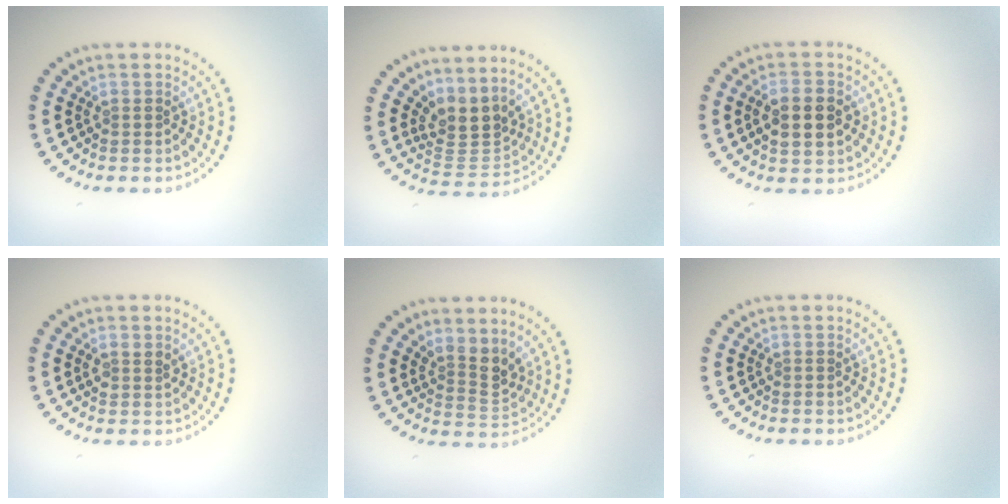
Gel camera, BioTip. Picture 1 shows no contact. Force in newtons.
{"total": 3.3, "press": 2.4, "slide": 2.2}
{"total": 3.5, "press": 3.5, "slide": 0.3}
{"total": 1.2, "press": 1.1, "slide": 0.5}
{"total": 2.7, "press": 2.0, "slide": 1.8}
{"total": 0.0}